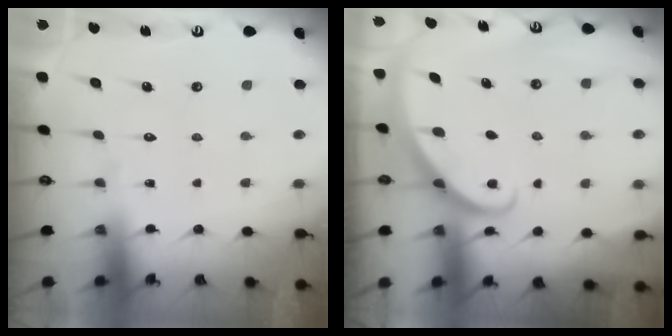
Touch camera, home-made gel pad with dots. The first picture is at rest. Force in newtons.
{"total": 2.9, "press": 2.9, "slide": 0.2}